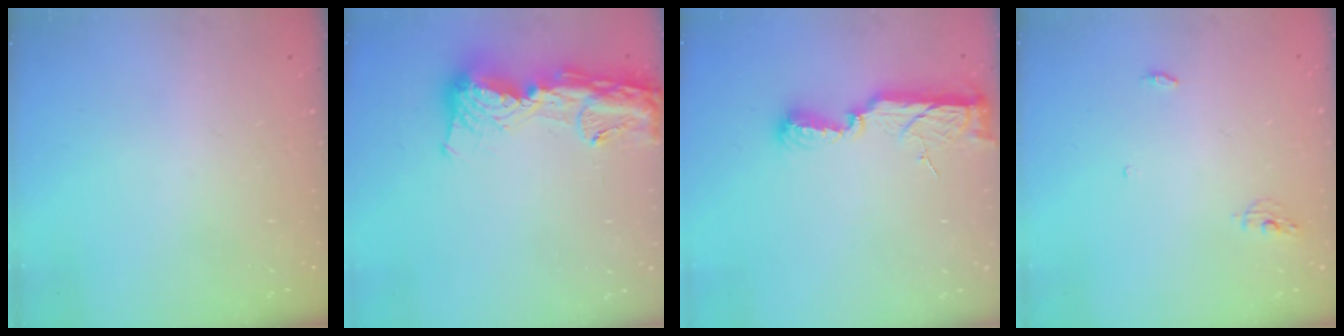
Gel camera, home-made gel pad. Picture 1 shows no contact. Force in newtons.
{"total": 15.6, "press": 15.5, "slide": 1.6}
{"total": 10.6, "press": 9.3, "slide": 5.2}
{"total": 4.2, "press": 4.2, "slide": 0.4}